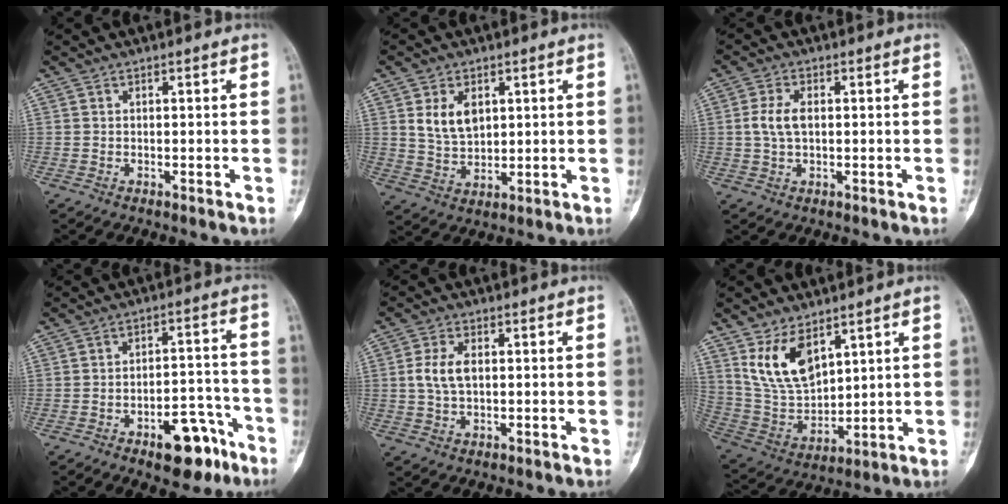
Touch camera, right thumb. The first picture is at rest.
{"total": 6.9, "force": [2.4, 4.5, 4.7], "torque": [-0.070, -0.015, 0.053]}
{"total": 4.7, "force": [0.4, 2.6, 3.9], "torque": [-0.089, 0.004, 0.005]}
{"total": 11.4, "force": [-7.1, 4.7, 7.6], "torque": [-0.092, 0.059, -0.107]}
{"total": 5.3, "force": [0.6, 3.0, 4.3], "torque": [-0.094, 0.003, 0.010]}
{"total": 12.3, "force": [6.7, 6.8, 7.9], "torque": [-0.128, -0.033, 0.151]}